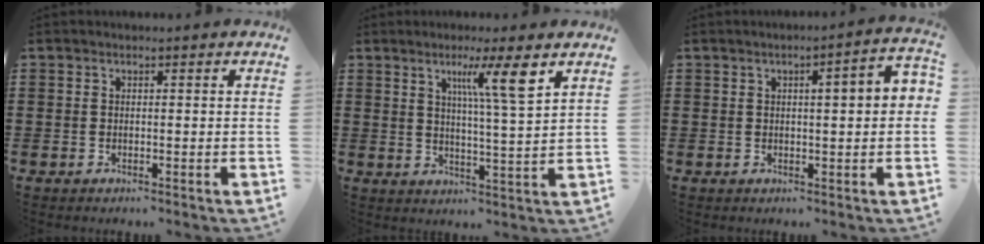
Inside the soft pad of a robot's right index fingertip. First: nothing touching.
{"total": 7.7, "force": [3.9, -0.1, 6.7], "torque": [-0.125, -0.002, 0.059]}
{"total": 3.4, "force": [0.4, 0.4, 3.3], "torque": [-0.050, -0.001, 0.002]}